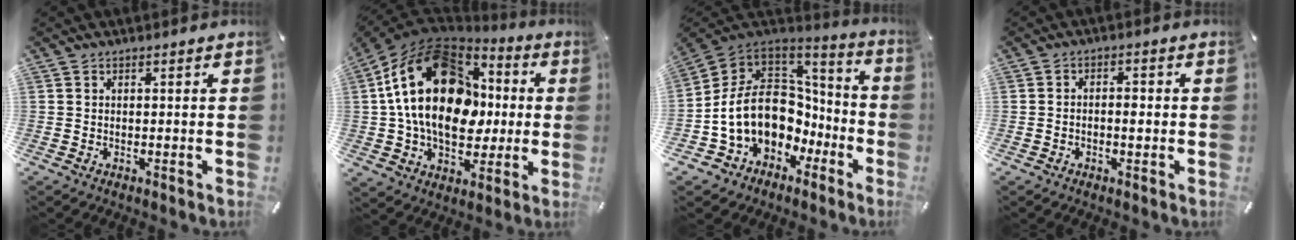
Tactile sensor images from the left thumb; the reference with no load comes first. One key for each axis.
{"total": 25.4, "fx": 3.2, "fy": 18.1, "fz": 17.5, "tx": -0.331, "ty": 0.010, "tz": 0.057}
{"total": 17.0, "fx": -0.4, "fy": 14.0, "fz": 9.7, "tx": -0.209, "ty": -0.019, "tz": 0.008}
{"total": 2.5, "fx": -0.6, "fy": 1.6, "fz": 1.9, "tx": -0.036, "ty": 0.004, "tz": -0.013}